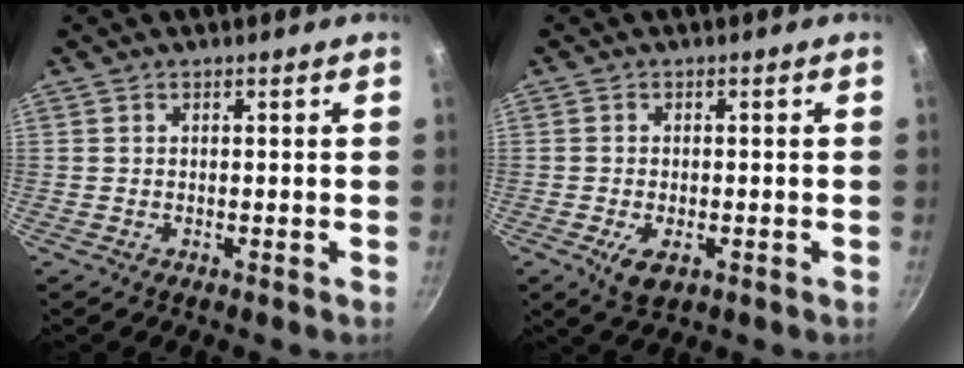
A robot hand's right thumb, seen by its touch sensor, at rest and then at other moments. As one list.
[{"total": 4.5, "force": [-1.6, 2.4, 3.5], "torque": [-0.055, -0.002, -0.023]}]